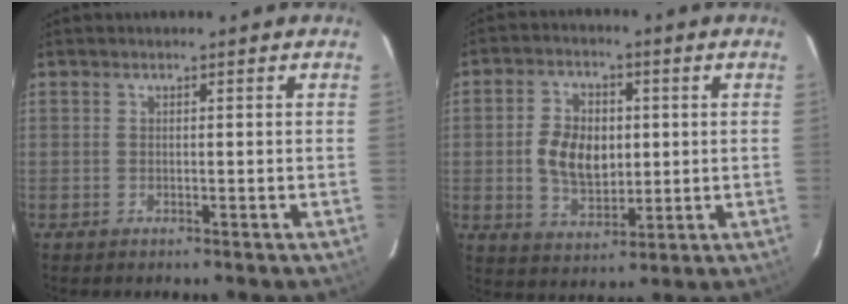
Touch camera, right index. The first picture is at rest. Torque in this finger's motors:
{"motor_torque": [0.11, -0.01, 0.15, 0.07]}